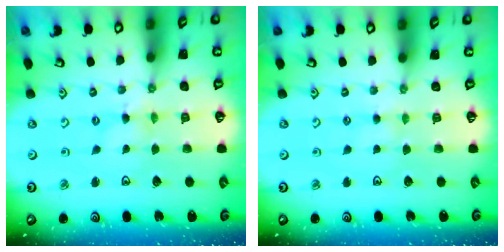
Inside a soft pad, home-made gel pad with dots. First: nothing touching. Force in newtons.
{"total": 2.2, "press": 2.2, "slide": 0.4}